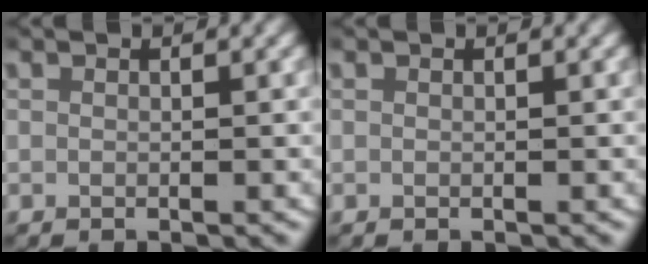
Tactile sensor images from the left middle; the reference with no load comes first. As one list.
[{"total": 0.0}]